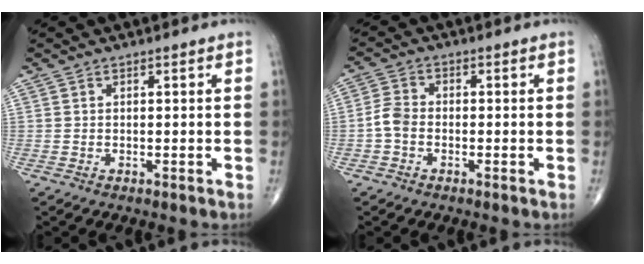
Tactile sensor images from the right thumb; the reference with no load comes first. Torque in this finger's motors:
{"motor_torque": [-0.07, 0.10, 0.26, -0.45, 0.15]}